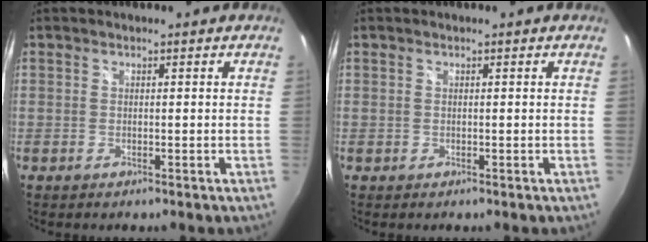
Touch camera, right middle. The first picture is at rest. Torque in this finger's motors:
{"motor_torque": [-0.86, 0.19, -0.02, 0.00]}